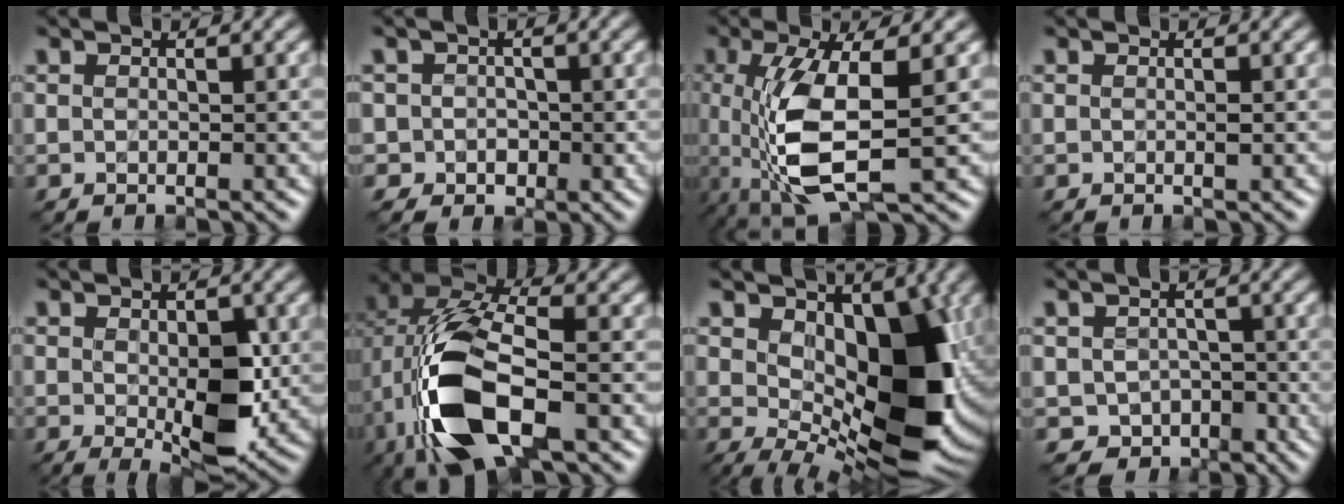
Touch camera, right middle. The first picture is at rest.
{"total": 2.5, "force": [-0.5, 2.4, 0.8], "torque": [0.002, 0.001, -0.018]}
{"total": 7.1, "force": [-0.8, 1.7, 6.8], "torque": [-0.156, -0.008, -0.012]}
{"total": 0.6, "force": [0.0, 0.0, 0.6], "torque": [-0.013, 0.001, 0.003]}
{"total": 5.4, "force": [-0.4, 2.5, 4.8], "torque": [-0.086, -0.006, -0.001]}
{"total": 13.2, "force": [-3.9, 6.7, 10.7], "torque": [-0.239, -0.014, -0.072]}
{"total": 12.6, "force": [1.8, 6.5, 10.7], "torque": [-0.143, -0.012, 0.027]}
{"total": 4.4, "force": [-2.4, 3.3, 1.6], "torque": [-0.017, 0.003, -0.047]}